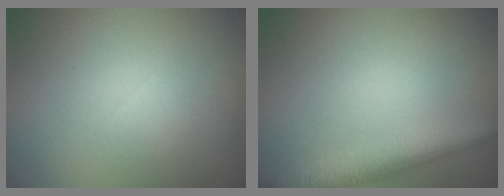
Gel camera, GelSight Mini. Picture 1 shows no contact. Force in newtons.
{"total": 5.5, "press": 5.5, "slide": 0.4}